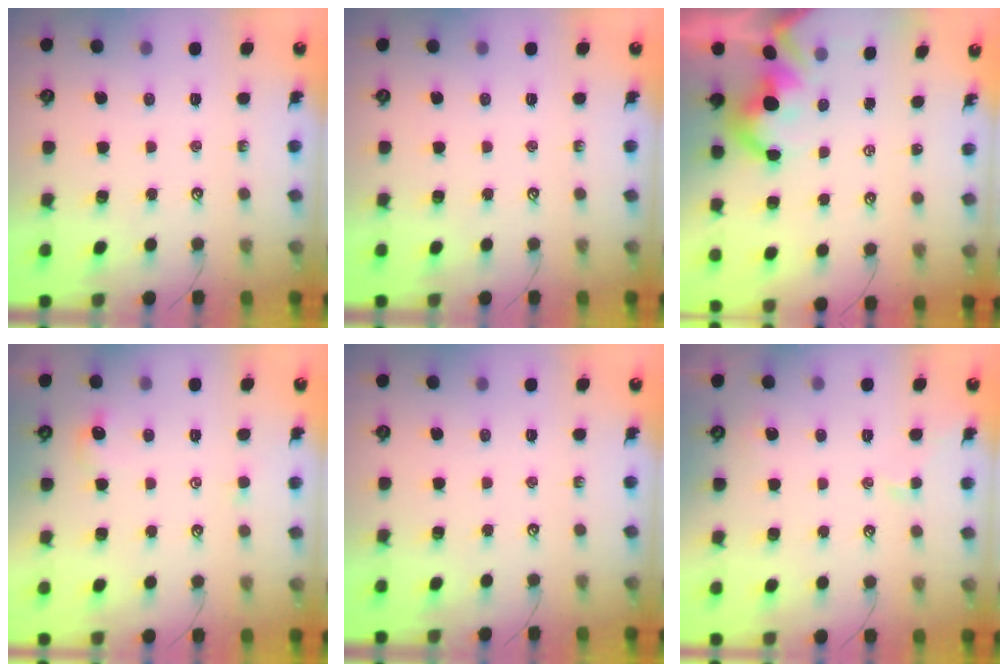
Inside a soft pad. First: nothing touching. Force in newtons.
{"total": 0.0}
{"total": 6.5, "press": 6.4, "slide": 0.8}
{"total": 1.6, "press": 1.4, "slide": 0.7}
{"total": 0.0}
{"total": 0.9, "press": 0.7, "slide": 0.6}